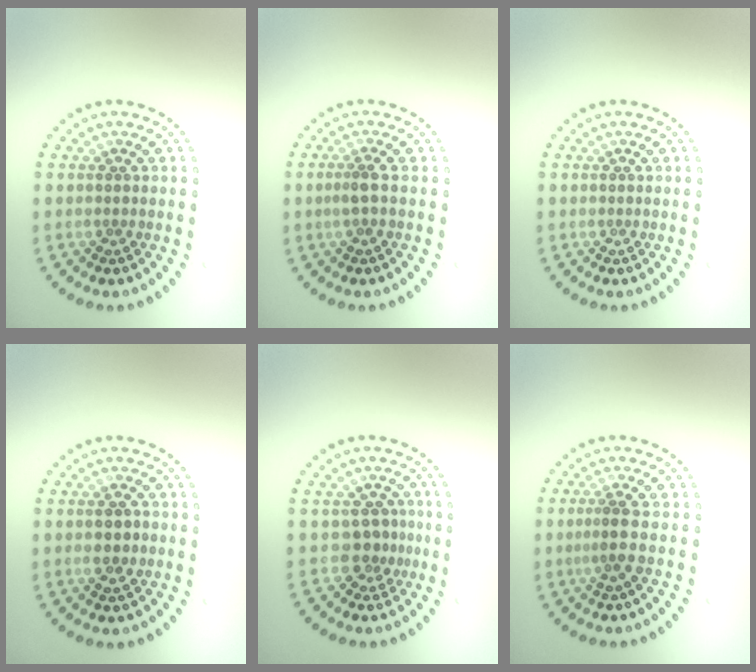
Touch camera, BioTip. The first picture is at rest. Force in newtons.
{"total": 1.4, "press": 1.1, "slide": 0.8}
{"total": 0.0}
{"total": 1.5, "press": 1.5, "slide": 0.2}
{"total": 2.3, "press": 1.5, "slide": 1.7}
{"total": 1.8, "press": 1.2, "slide": 1.3}